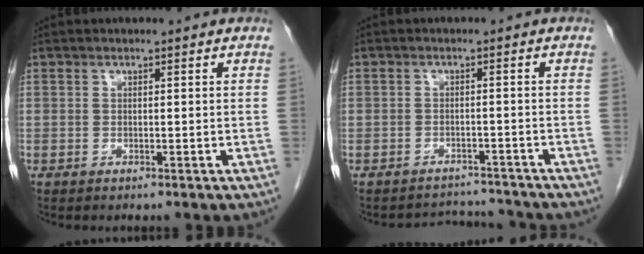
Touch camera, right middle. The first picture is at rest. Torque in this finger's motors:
{"motor_torque": [-2.14, 0.00, -0.50, -0.21]}